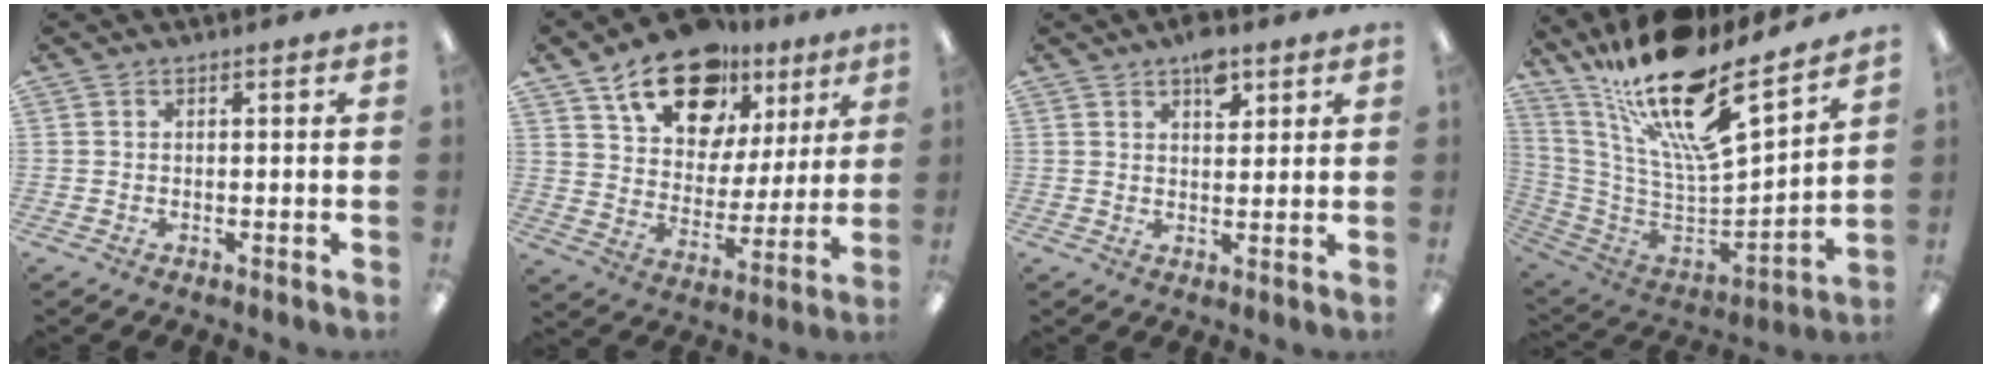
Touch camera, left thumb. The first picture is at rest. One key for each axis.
{"total": 19.1, "fx": 12.5, "fy": 11.3, "fz": 8.9, "tx": -0.141, "ty": -0.064, "tz": 0.222}
{"total": 5.7, "fx": 3.5, "fy": 3.1, "fz": 3.4, "tx": -0.034, "ty": -0.015, "tz": 0.055}
{"total": 22.6, "fx": 15.7, "fy": 6.5, "fz": 14.9, "tx": -0.245, "ty": -0.118, "tz": 0.264}